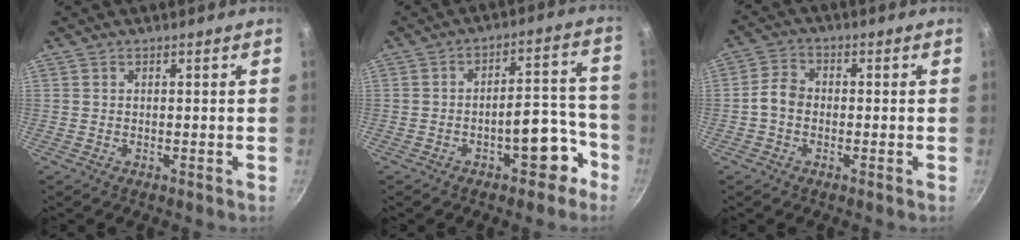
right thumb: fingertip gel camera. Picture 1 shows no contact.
{"total": 9.8, "force": [-5.0, 4.7, 7.0], "torque": [-0.048, 0.068, -0.056]}
{"total": 4.3, "force": [-0.9, 3.3, 2.5], "torque": [-0.042, 0.019, -0.029]}